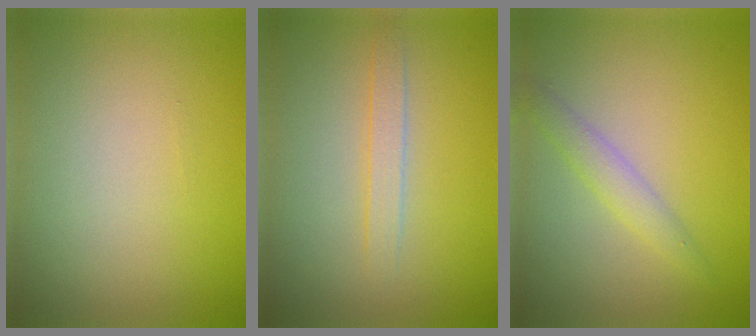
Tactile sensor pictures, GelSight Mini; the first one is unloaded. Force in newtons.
{"total": 1.7, "press": 1.7, "slide": 0.0}
{"total": 1.9, "press": 1.9, "slide": 0.1}